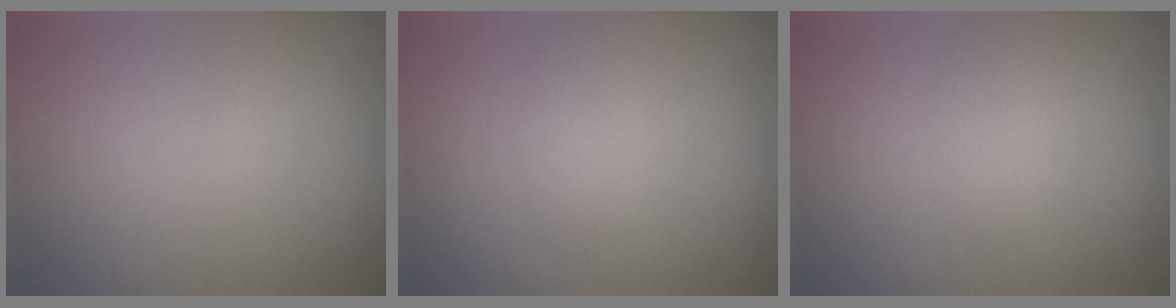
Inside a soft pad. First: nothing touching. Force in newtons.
{"total": 1.7, "press": 1.7, "slide": 0.0}
{"total": 1.4, "press": 1.4, "slide": 0.0}